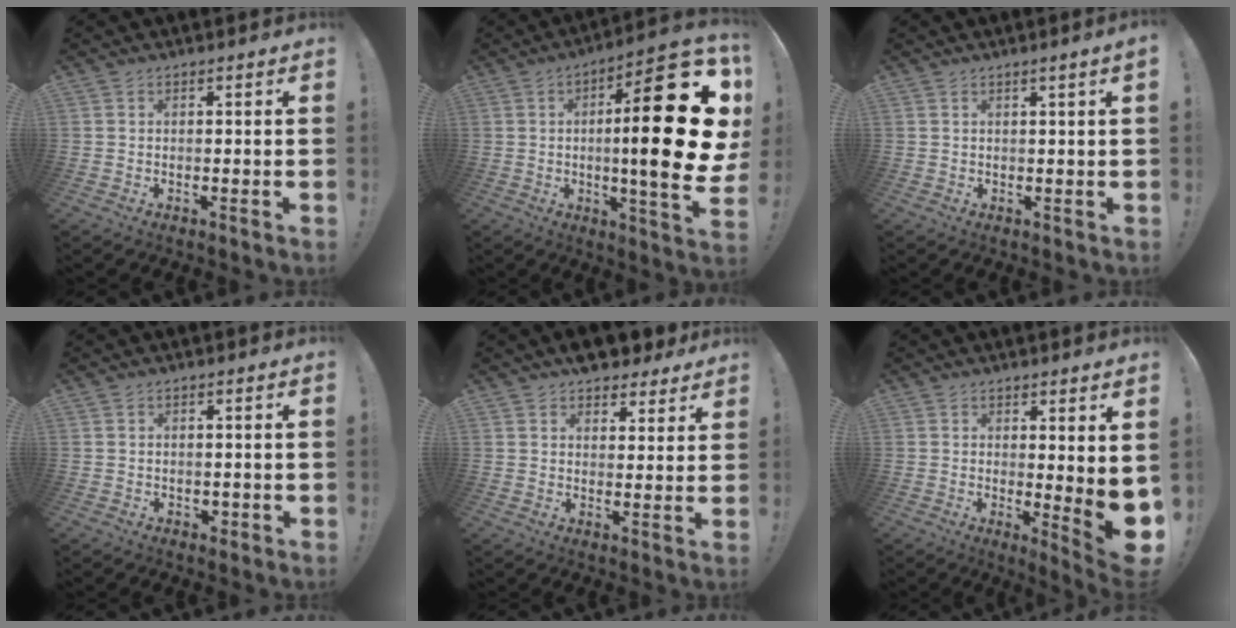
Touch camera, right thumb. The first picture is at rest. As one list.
[{"total": 27.7, "force": [1.9, 6.2, 26.9], "torque": [-0.401, -0.013, 0.026]}, {"total": 1.8, "force": [0.8, -0.4, 1.5], "torque": [-0.024, -0.003, 0.013]}, {"total": 1.6, "force": [-0.1, 1.5, 0.6], "torque": [-0.007, 0.004, -0.002]}, {"total": 7.4, "force": [6.2, 3.6, 1.6], "torque": [-0.020, -0.043, 0.116]}, {"total": 6.1, "force": [0.6, 0.5, 6.0], "torque": [-0.074, -0.029, 0.011]}]